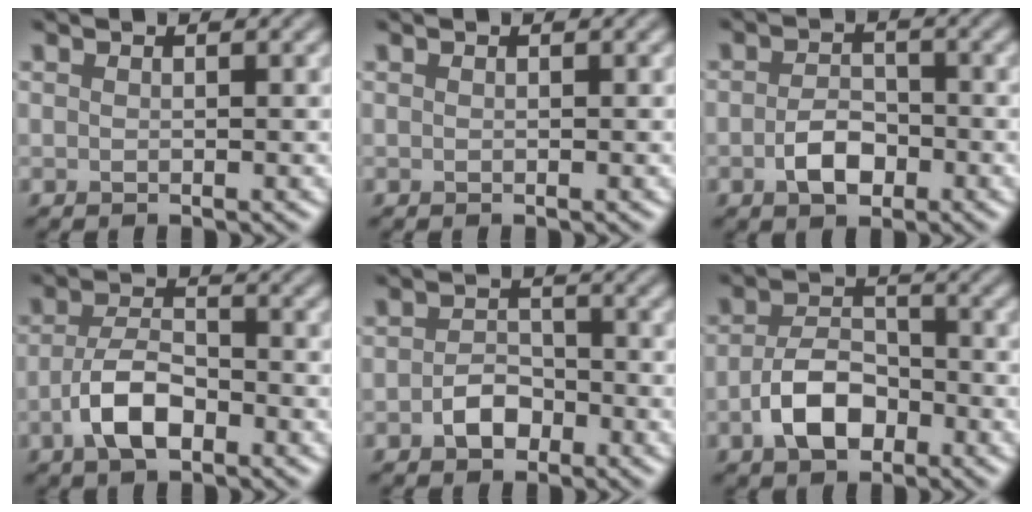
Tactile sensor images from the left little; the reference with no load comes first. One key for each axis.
{"total": 0.0}
{"total": 3.1, "fx": -1.1, "fy": 2.0, "fz": 2.1, "tx": -0.038, "ty": 0.003, "tz": -0.023}
{"total": 4.7, "fx": -2.0, "fy": 2.3, "fz": 3.6, "tx": -0.070, "ty": 0.003, "tz": -0.044}
{"total": 2.6, "fx": -1.3, "fy": 1.8, "fz": 1.4, "tx": -0.024, "ty": 0.004, "tz": -0.026}
{"total": 4.8, "fx": -2.0, "fy": 3.0, "fz": 3.2, "tx": -0.061, "ty": 0.003, "tz": -0.040}